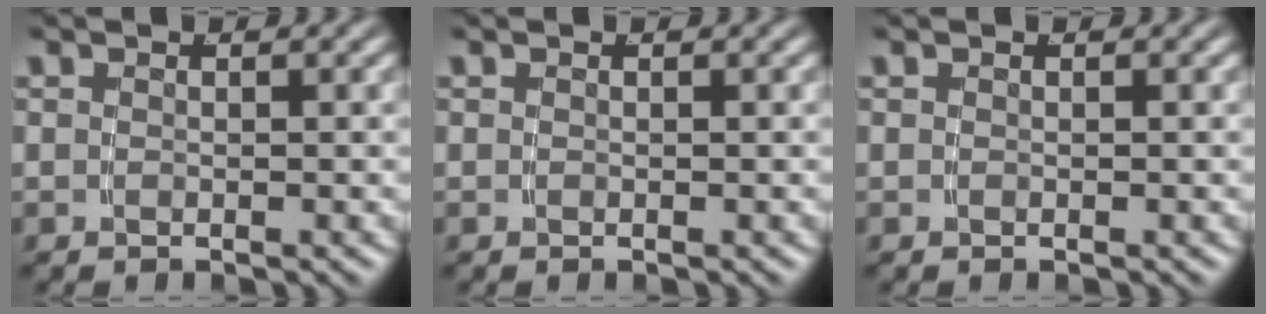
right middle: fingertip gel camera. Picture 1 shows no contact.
{"total": 0.0}
{"total": 0.0}